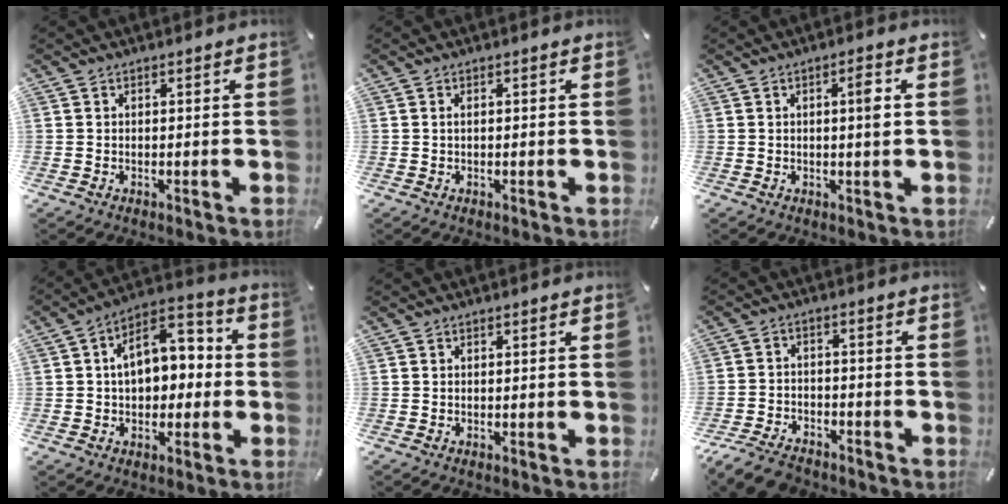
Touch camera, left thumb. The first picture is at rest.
{"total": 0.6, "force": [-0.1, 0.2, 0.6], "torque": [-0.013, -0.001, -0.001]}
{"total": 3.4, "force": [0.4, 0.4, 3.4], "torque": [-0.057, -0.001, 0.003]}
{"total": 10.3, "force": [1.4, 7.9, 6.5], "torque": [-0.083, -0.007, 0.023]}
{"total": 0.0}
{"total": 6.7, "force": [-5.6, 2.8, 2.5], "torque": [-0.056, 0.024, -0.109]}